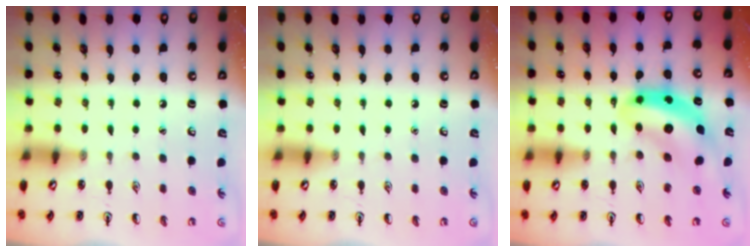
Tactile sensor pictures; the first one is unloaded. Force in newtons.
{"total": 0.0}
{"total": 10.0, "press": 9.5, "slide": 2.9}